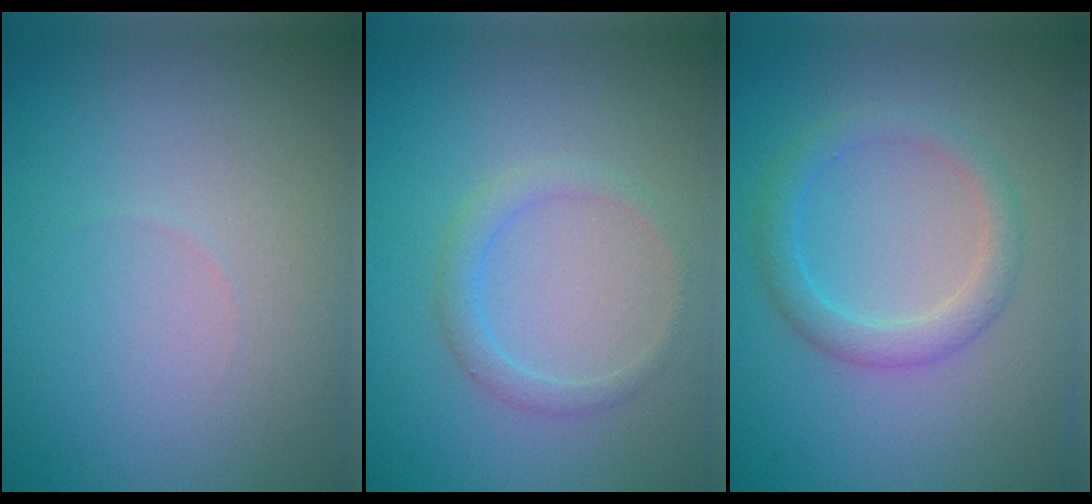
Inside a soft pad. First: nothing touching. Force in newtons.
{"total": 1.7, "press": 1.7, "slide": 0.1}
{"total": 2.6, "press": 2.6, "slide": 0.1}